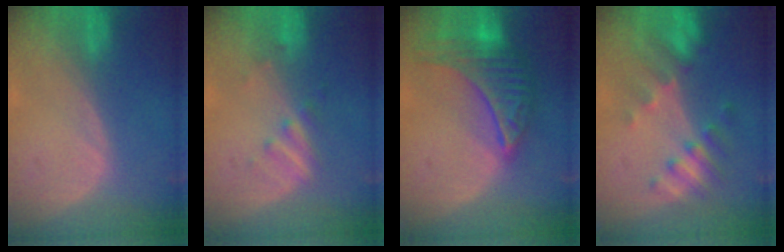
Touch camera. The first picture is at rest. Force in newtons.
{"total": 2.7, "press": 2.7, "slide": 0.5}
{"total": 9.8, "press": 9.8, "slide": 0.6}
{"total": 7.7, "press": 6.9, "slide": 3.3}